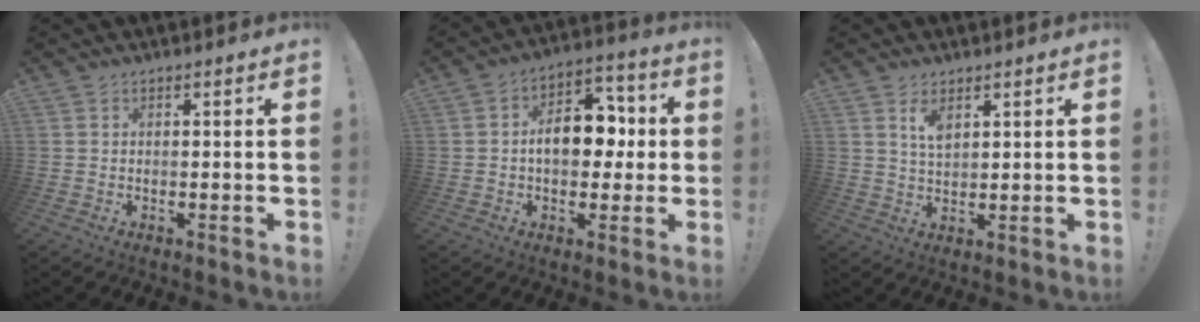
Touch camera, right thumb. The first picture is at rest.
{"total": 13.5, "force": [0.0, 9.0, 10.1], "torque": [-0.141, 0.016, 0.001]}
{"total": 4.8, "force": [2.9, 2.0, 3.3], "torque": [-0.051, -0.017, 0.048]}